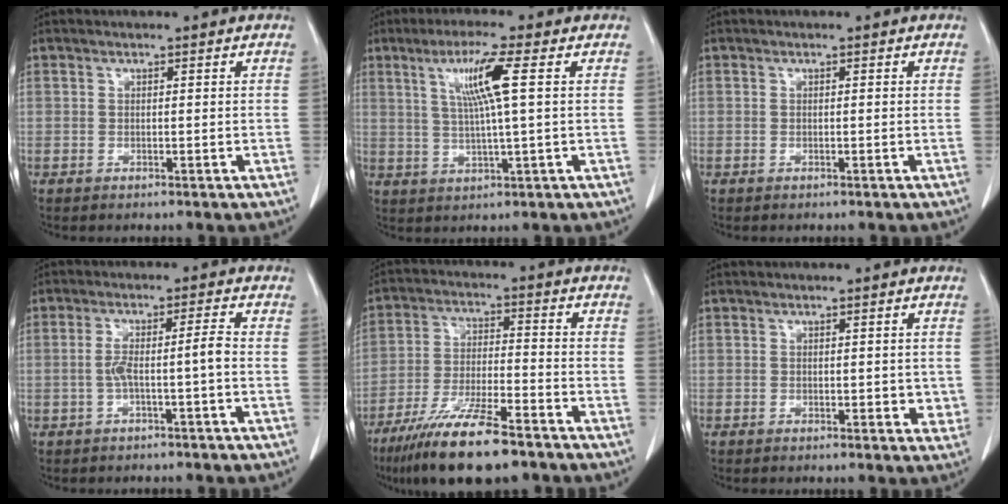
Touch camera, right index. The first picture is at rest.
{"total": 7.5, "force": [2.2, -0.7, 7.1], "torque": [-0.135, 0.004, 0.046]}
{"total": 0.0}
{"total": 4.3, "force": [-1.1, -0.2, 4.2], "torque": [-0.082, 0.016, -0.015]}
{"total": 14.3, "force": [-10.4, 2.2, 9.7], "torque": [-0.189, -0.036, -0.181]}
{"total": 2.6, "force": [0.0, 1.6, 2.1], "torque": [-0.016, -0.001, 0.002]}